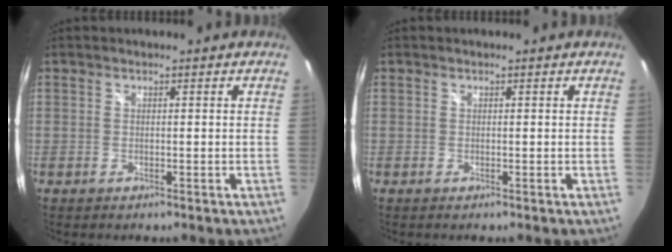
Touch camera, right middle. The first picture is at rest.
{"total": 0.0}